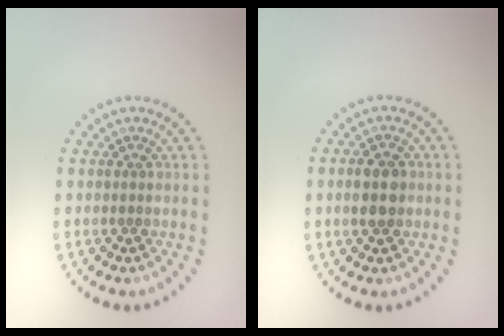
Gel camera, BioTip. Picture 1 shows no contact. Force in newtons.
{"total": 2.5, "press": 2.5, "slide": 0.1}